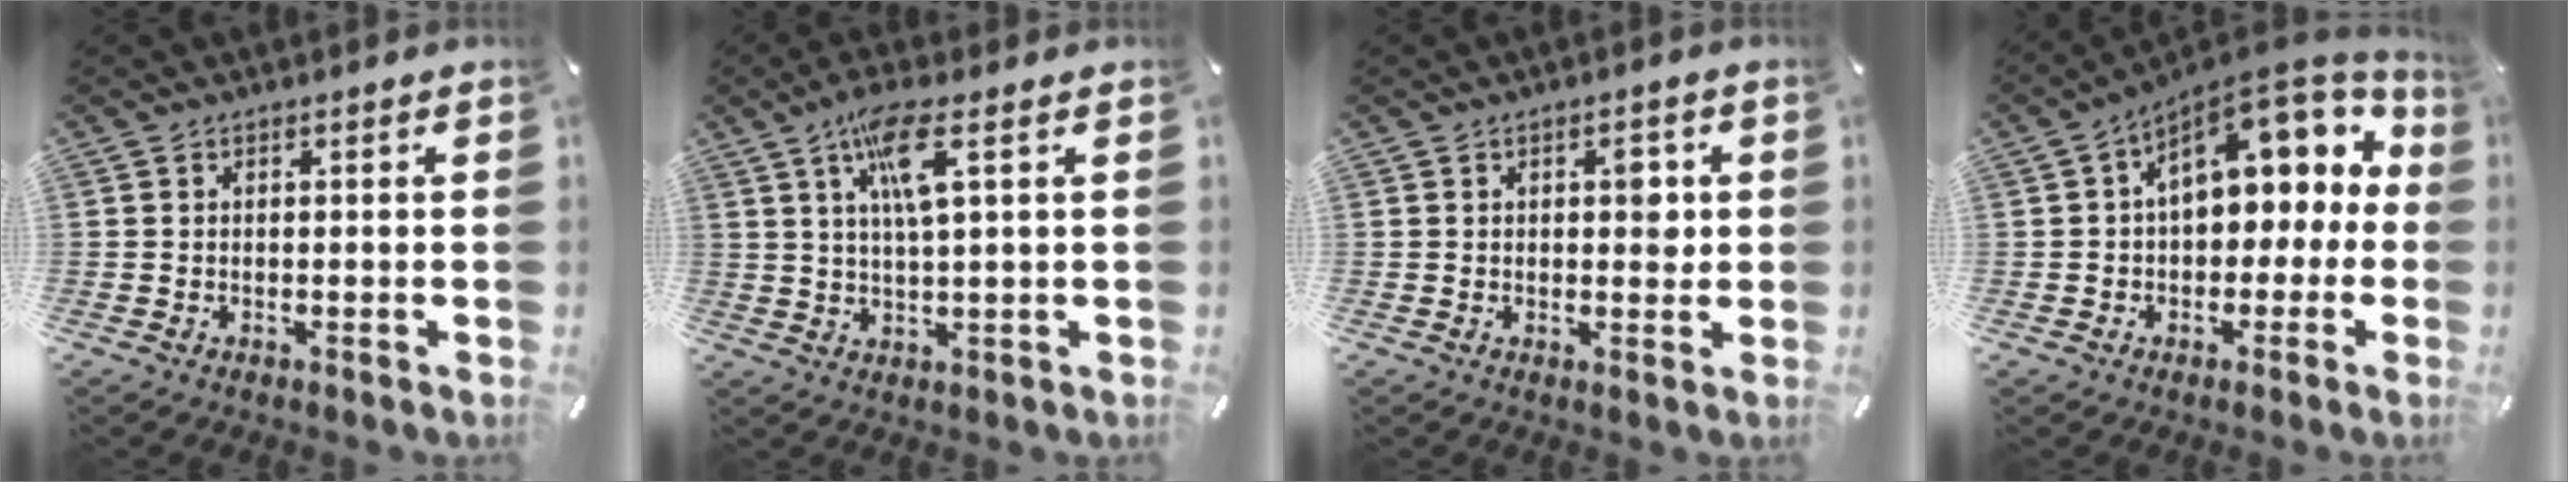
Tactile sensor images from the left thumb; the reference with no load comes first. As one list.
[{"total": 9.0, "force": [3.6, 1.5, 8.1], "torque": [-0.157, 0.002, 0.058]}, {"total": 4.2, "force": [0.8, 2.3, 3.5], "torque": [-0.030, -0.007, 0.002]}, {"total": 14.4, "force": [5.6, 8.4, 10.2], "torque": [-0.126, -0.040, 0.098]}]